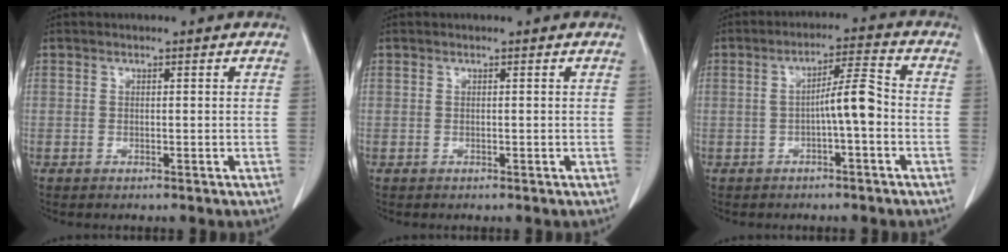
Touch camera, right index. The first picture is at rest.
{"total": 0.0}
{"total": 5.5, "force": [-1.1, 0.4, 5.4], "torque": [-0.085, 0.017, -0.016]}